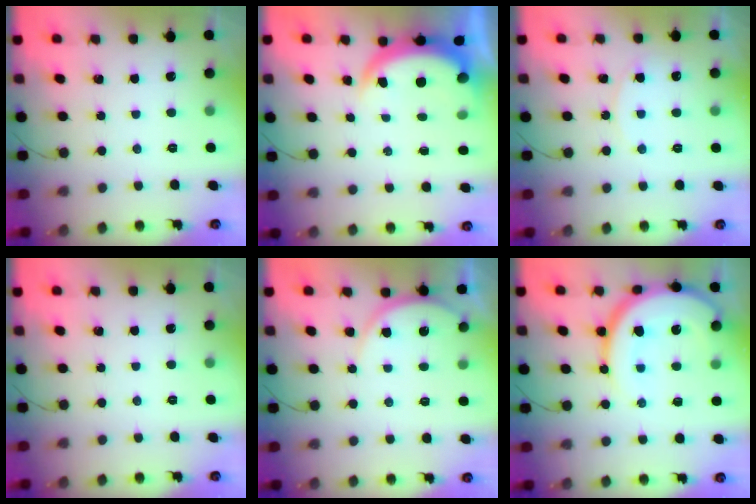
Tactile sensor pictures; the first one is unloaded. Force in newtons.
{"total": 6.5, "press": 6.4, "slide": 0.6}
{"total": 5.3, "press": 5.2, "slide": 0.6}
{"total": 0.0}
{"total": 6.6, "press": 6.6, "slide": 0.7}
{"total": 15.3, "press": 15.2, "slide": 1.2}